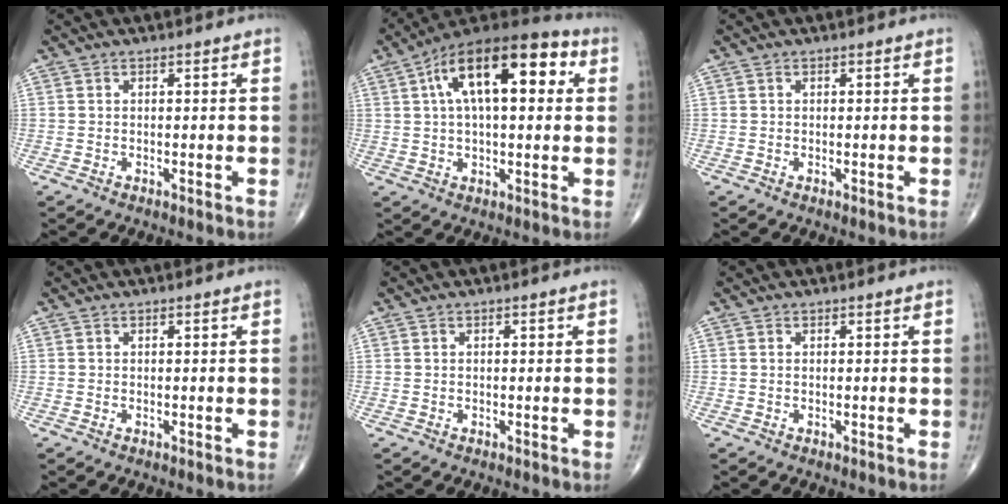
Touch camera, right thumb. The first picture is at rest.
{"total": 19.5, "force": [5.6, 8.7, 16.5], "torque": [-0.247, 0.026, 0.080]}
{"total": 0.0}
{"total": 0.0}
{"total": 0.0}
{"total": 0.0}